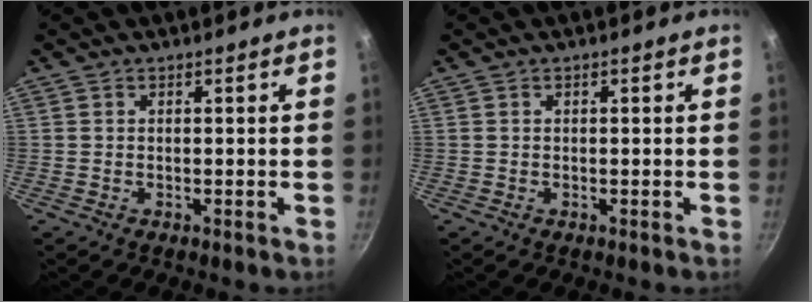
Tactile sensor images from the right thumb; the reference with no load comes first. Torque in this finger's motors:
{"motor_torque": [0.30, -0.40, 0.08, 0.36, 0.03]}